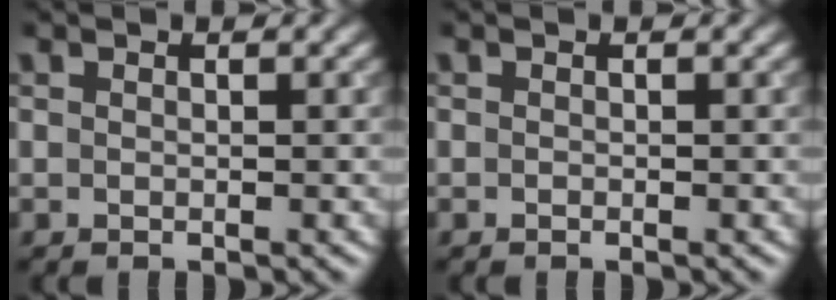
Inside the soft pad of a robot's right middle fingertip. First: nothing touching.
{"total": 0.0}